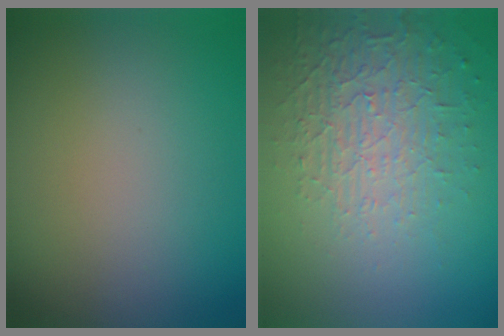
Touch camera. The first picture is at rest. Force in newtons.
{"total": 5.3, "press": 3.2, "slide": 4.3}